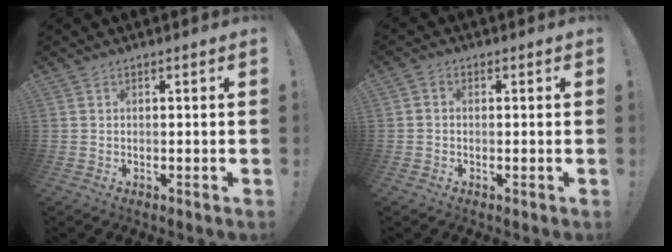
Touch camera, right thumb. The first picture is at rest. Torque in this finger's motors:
{"motor_torque": [-0.02, -0.02, 0.00, -0.17, 0.09]}